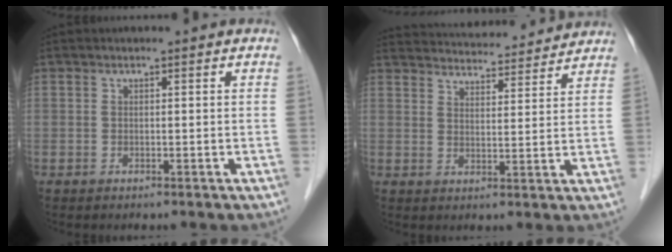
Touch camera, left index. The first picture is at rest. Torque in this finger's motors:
{"motor_torque": [-0.40, -0.95, 0.08, 0.01]}